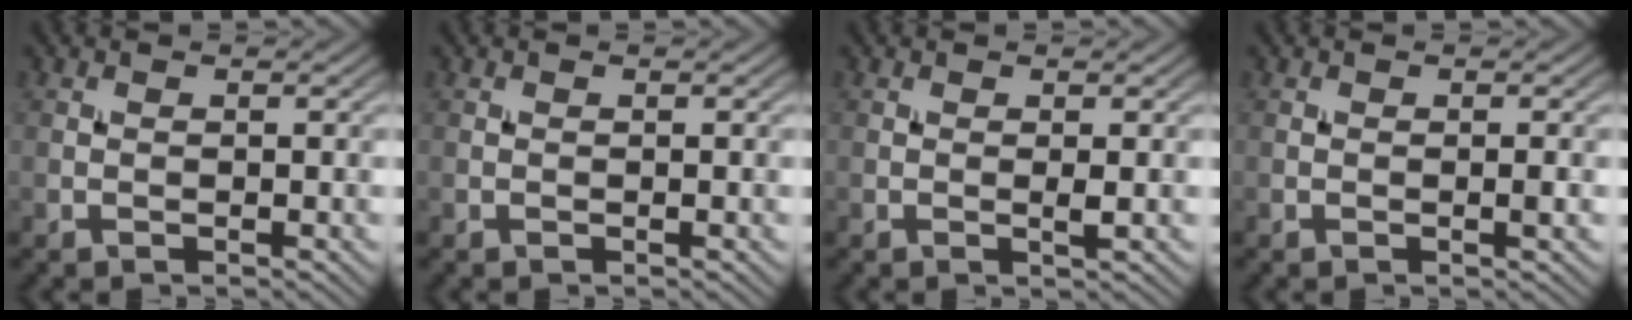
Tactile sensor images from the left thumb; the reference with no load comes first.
{"total": 0.0}
{"total": 0.7, "force": [0.1, -0.1, 0.7], "torque": [-0.017, -0.001, -0.001]}
{"total": 0.6, "force": [-0.1, -0.1, 0.6], "torque": [-0.011, 0.001, -0.003]}